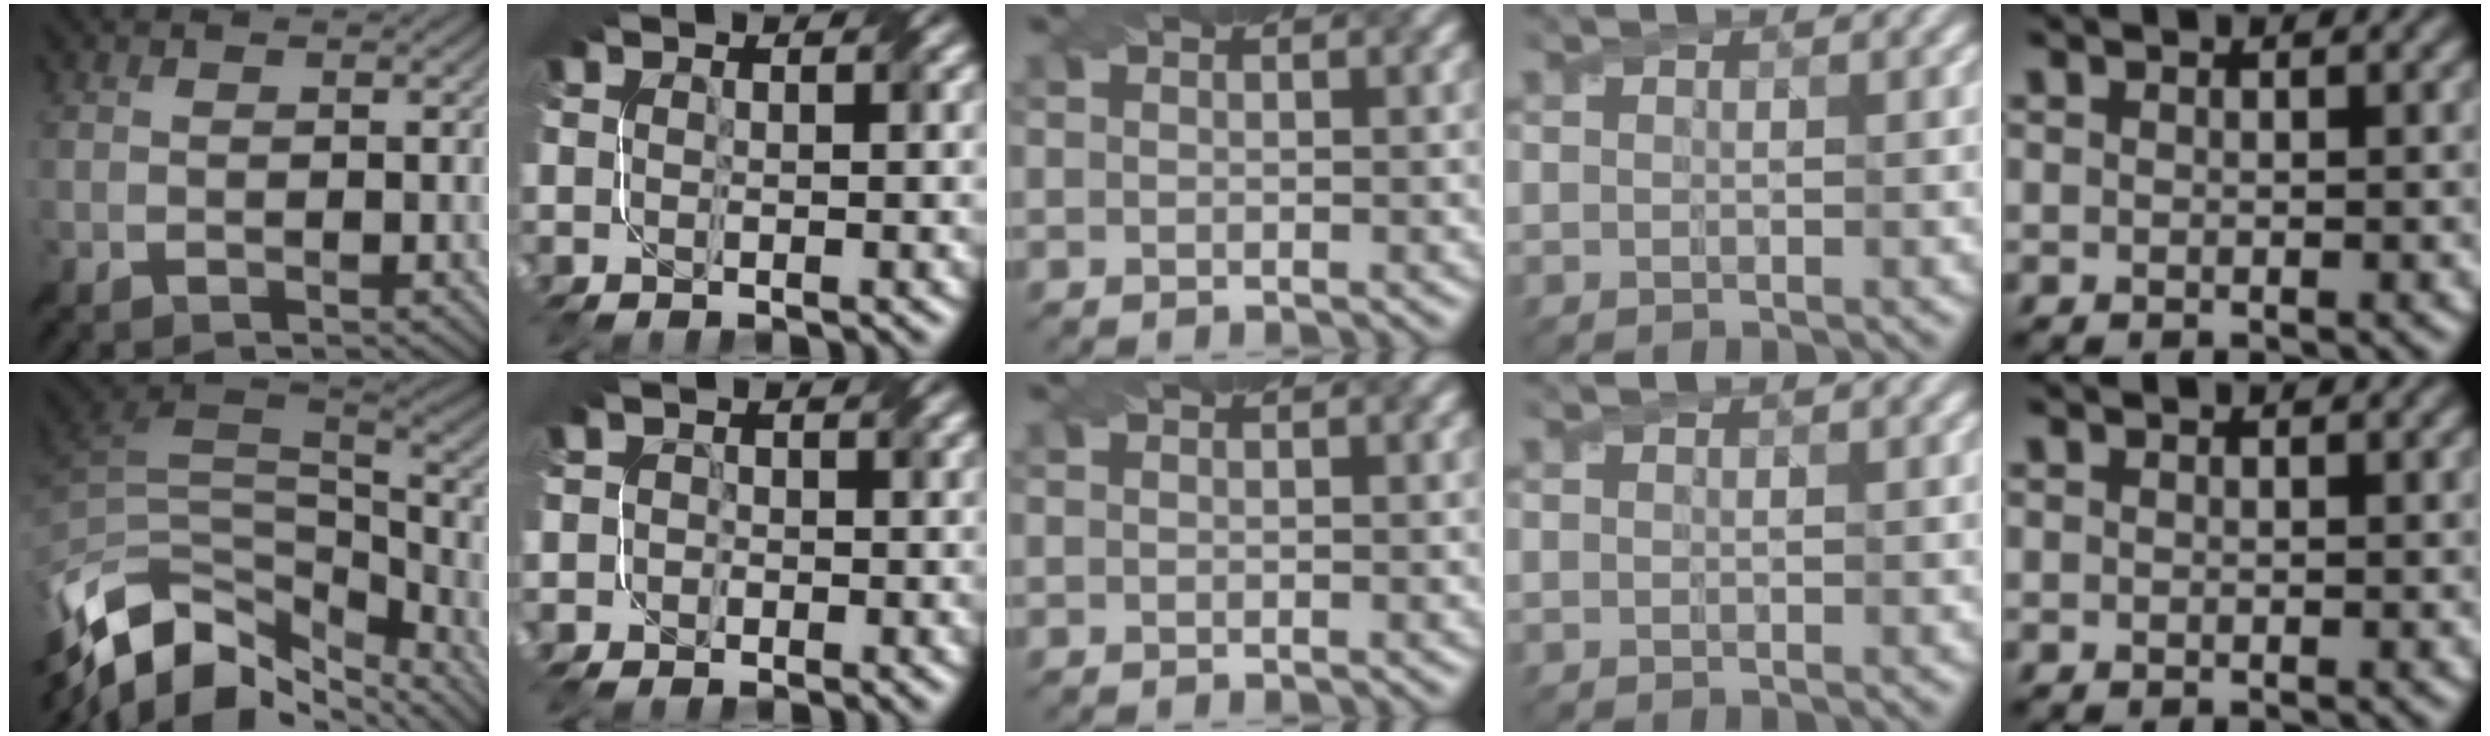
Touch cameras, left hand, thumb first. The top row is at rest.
{"thumb": {"total": 14.6, "force": [-8.0, 7.8, 9.4], "torque": [-0.246, -0.027, -0.127]}, "index": {"total": 2.5, "force": [-0.3, 2.5, 0.4], "torque": [0.009, 0.009, -0.027]}}